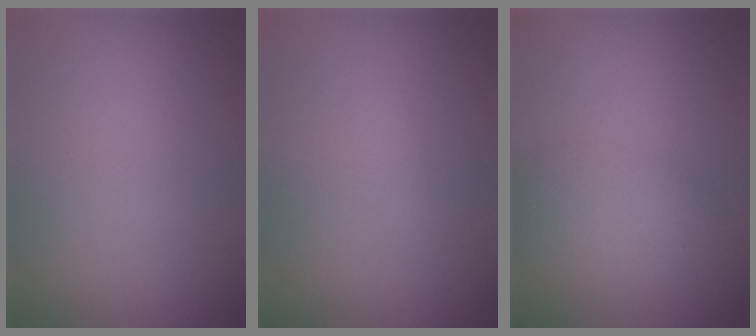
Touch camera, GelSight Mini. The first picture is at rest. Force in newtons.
{"total": 0.6, "press": 0.6, "slide": 0.0}
{"total": 2.8, "press": 2.8, "slide": 0.1}